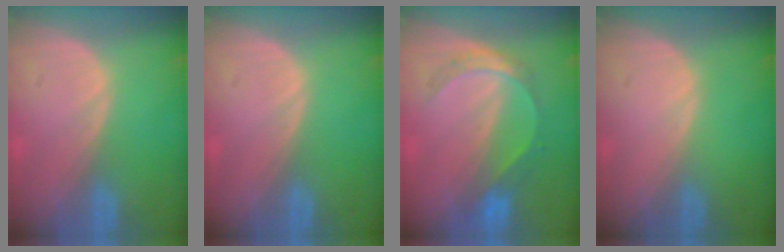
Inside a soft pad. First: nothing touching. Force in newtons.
{"total": 0.0}
{"total": 5.3, "press": 5.0, "slide": 1.6}
{"total": 0.0}